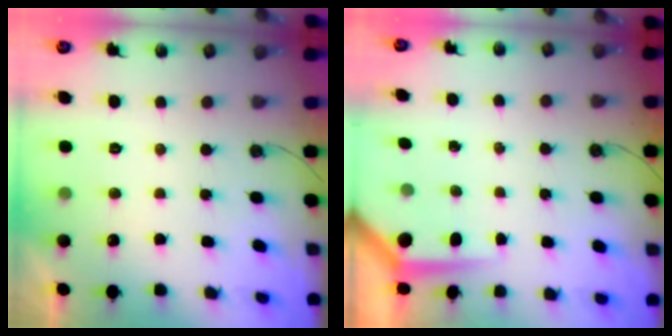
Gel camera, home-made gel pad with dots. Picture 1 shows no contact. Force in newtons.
{"total": 4.0, "press": 3.9, "slide": 0.3}